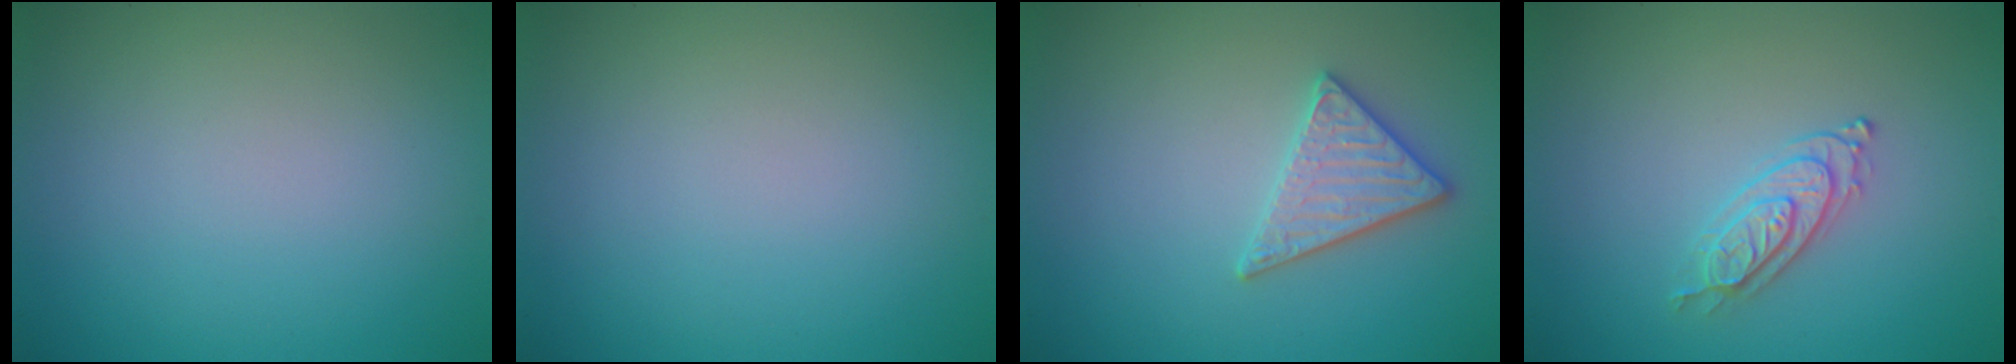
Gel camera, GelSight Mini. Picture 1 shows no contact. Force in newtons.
{"total": 0.0}
{"total": 2.8, "press": 2.7, "slide": 0.7}
{"total": 2.2, "press": 2.1, "slide": 0.7}